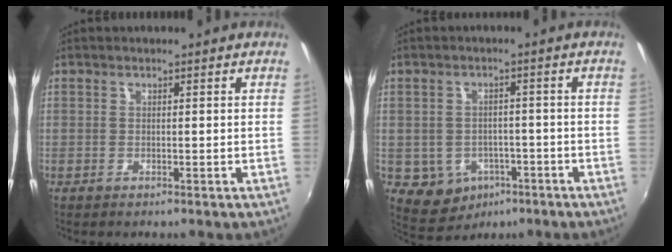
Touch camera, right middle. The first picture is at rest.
{"total": 7.5, "force": [-3.4, 6.2, 2.5], "torque": [-0.069, -0.002, -0.032]}